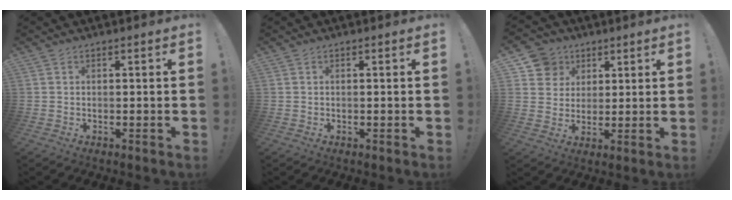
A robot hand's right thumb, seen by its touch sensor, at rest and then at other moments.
{"total": 0.0}
{"total": 9.2, "force": [4.1, 8.1, 1.4], "torque": [-0.013, -0.028, 0.084]}